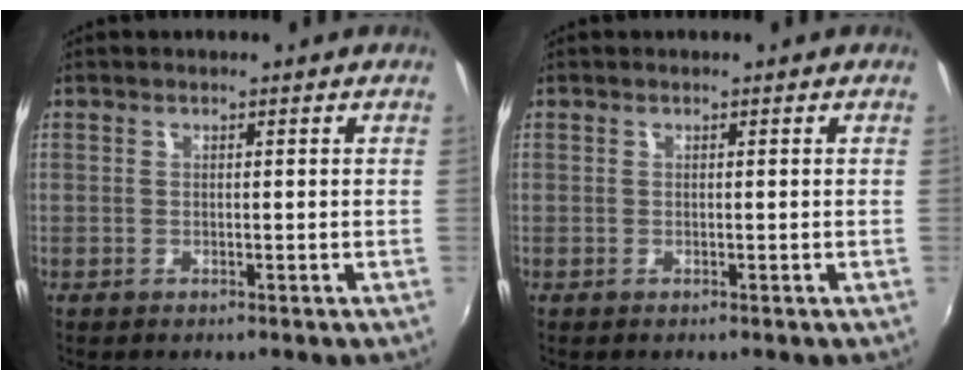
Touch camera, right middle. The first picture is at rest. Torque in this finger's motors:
{"motor_torque": [0.07, -0.02, 0.00, 0.00]}